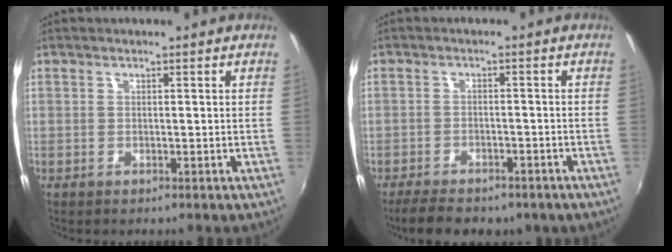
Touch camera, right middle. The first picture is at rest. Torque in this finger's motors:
{"motor_torque": [1.00, -1.03, 0.13, 0.03]}